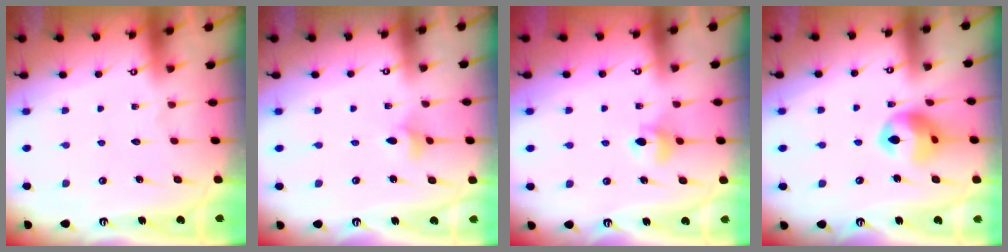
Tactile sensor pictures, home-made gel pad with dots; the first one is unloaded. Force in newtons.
{"total": 3.6, "press": 3.5, "slide": 0.6}
{"total": 5.9, "press": 5.8, "slide": 0.6}
{"total": 12.3, "press": 12.2, "slide": 1.6}